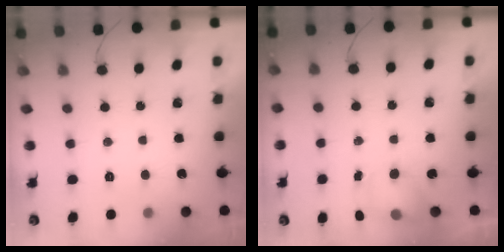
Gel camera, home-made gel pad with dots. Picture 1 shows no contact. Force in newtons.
{"total": 4.6, "press": 4.5, "slide": 0.4}